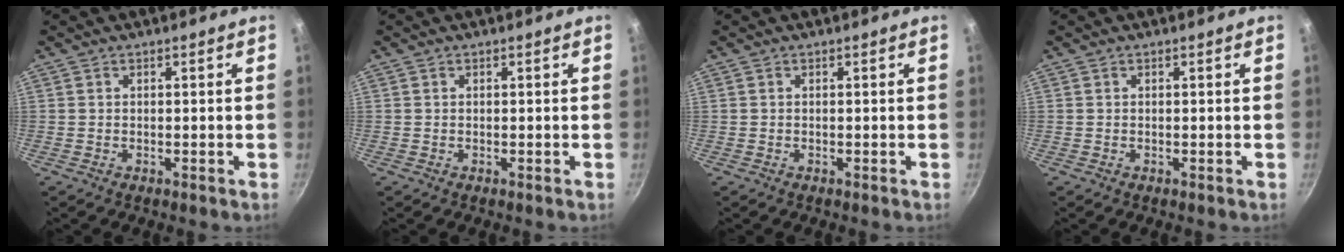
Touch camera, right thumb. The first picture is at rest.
{"total": 0.0}
{"total": 0.0}
{"total": 0.0}